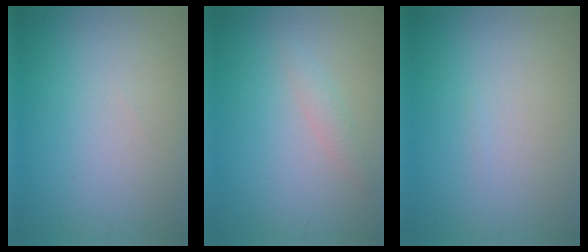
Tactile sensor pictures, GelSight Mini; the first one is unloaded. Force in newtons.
{"total": 1.2, "press": 1.2, "slide": 0.0}
{"total": 0.0}